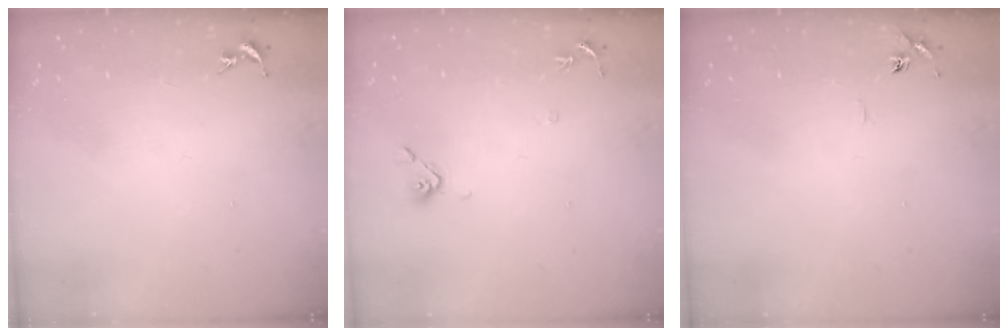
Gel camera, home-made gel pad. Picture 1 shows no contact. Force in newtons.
{"total": 7.6, "press": 7.3, "slide": 2.0}
{"total": 4.6, "press": 4.5, "slide": 0.4}